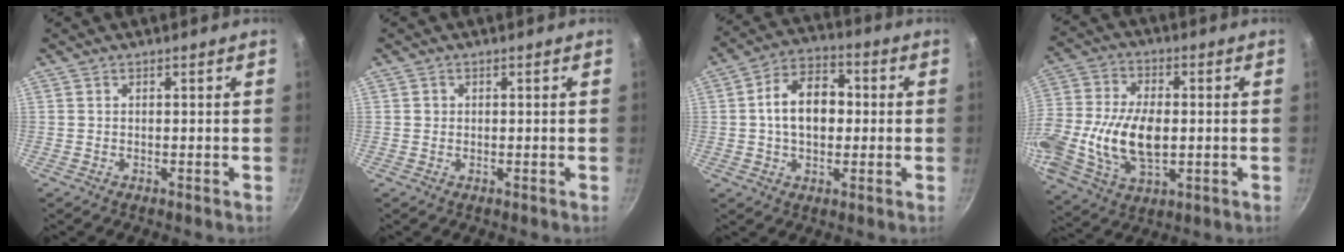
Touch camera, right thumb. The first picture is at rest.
{"total": 0.8, "force": [0.1, 0.7, 0.1], "torque": [0.002, 0.001, 0.000]}
{"total": 11.8, "force": [0.5, 8.1, 8.6], "torque": [-0.109, 0.026, -0.004]}
{"total": 17.8, "force": [-1.6, 10.6, 14.2], "torque": [-0.285, 0.012, -0.032]}